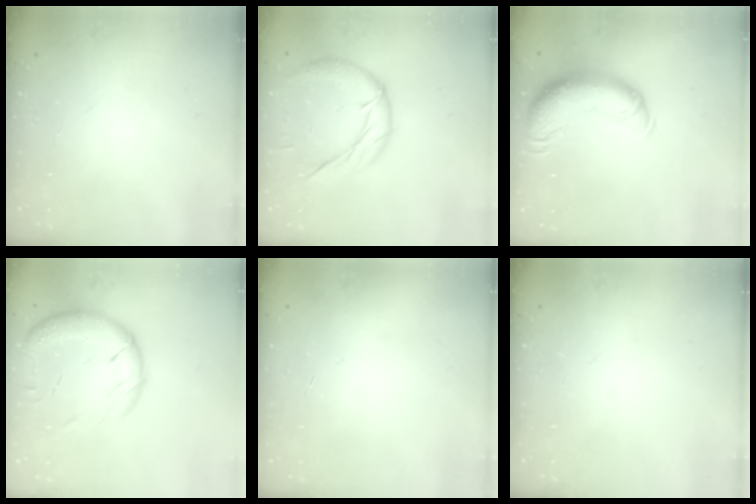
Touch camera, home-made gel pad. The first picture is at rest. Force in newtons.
{"total": 13.1, "press": 13.0, "slide": 1.0}
{"total": 13.5, "press": 13.1, "slide": 3.5}
{"total": 19.3, "press": 18.8, "slide": 4.3}
{"total": 0.0}
{"total": 0.0}